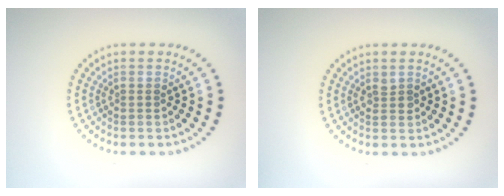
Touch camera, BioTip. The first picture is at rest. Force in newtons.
{"total": 0.8, "press": 0.7, "slide": 0.1}